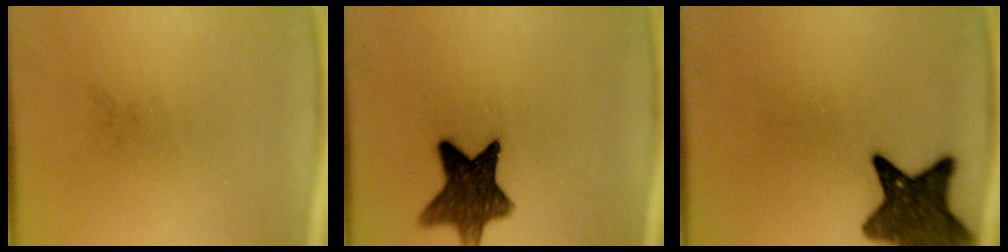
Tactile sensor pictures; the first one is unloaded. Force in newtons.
{"total": 10.7}
{"total": 10.5}